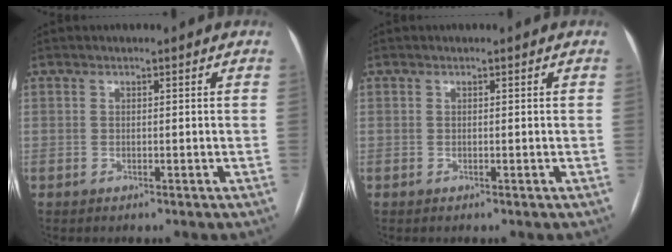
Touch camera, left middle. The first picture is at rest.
{"total": 0.0}